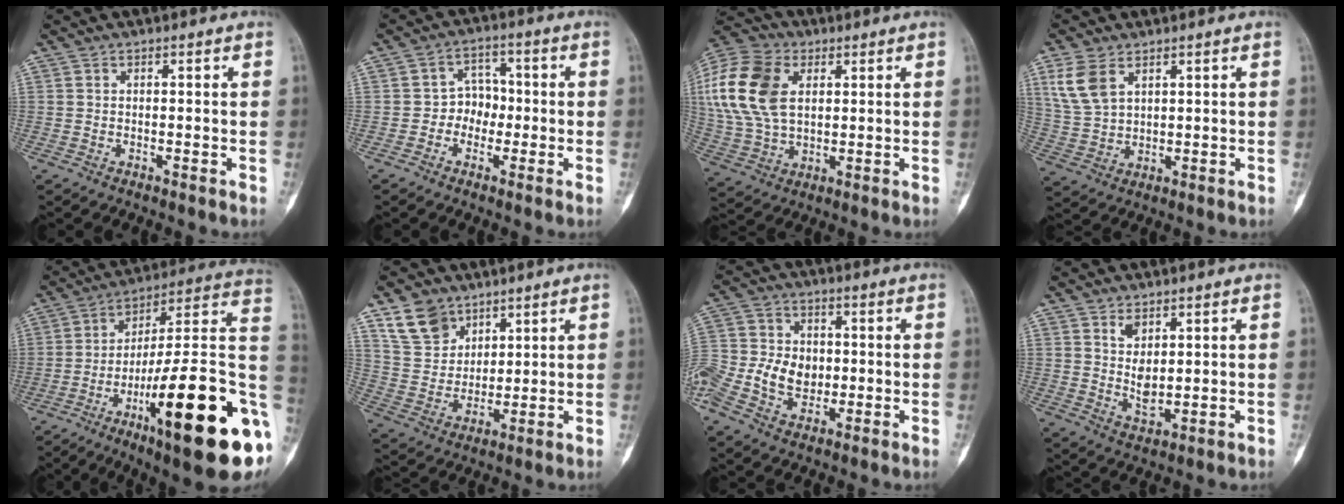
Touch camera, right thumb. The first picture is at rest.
{"total": 5.4, "force": [-1.1, 4.6, 2.6], "torque": [0.001, 0.019, -0.032]}
{"total": 18.8, "force": [4.6, 12.4, 13.4], "torque": [-0.286, 0.004, 0.085]}
{"total": 7.8, "force": [3.9, 4.6, 5.0], "torque": [-0.100, -0.008, 0.089]}
{"total": 29.7, "force": [-9.4, 6.6, 27.4], "torque": [-0.342, 0.035, -0.141]}
{"total": 9.7, "force": [6.4, 6.7, 2.9], "torque": [-0.031, -0.031, 0.132]}
{"total": 13.8, "force": [-2.9, 10.1, 8.9], "torque": [-0.187, 0.018, -0.052]}
{"total": 5.0, "force": [1.9, 2.8, 3.7], "torque": [-0.055, -0.020, 0.042]}